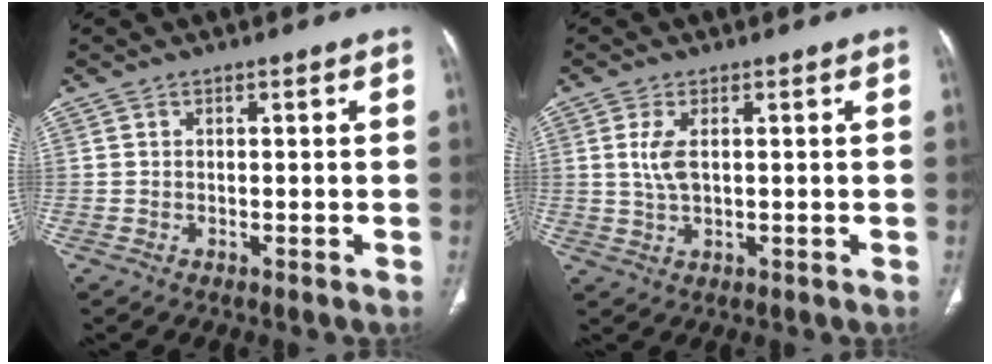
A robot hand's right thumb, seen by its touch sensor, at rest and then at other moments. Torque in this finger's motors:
{"motor_torque": [-0.44, 0.73, 0.49, 0.40, 0.03]}